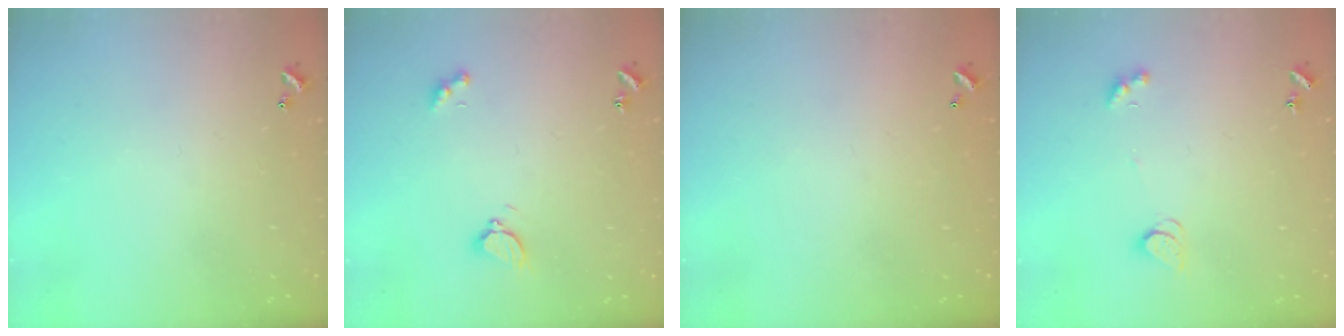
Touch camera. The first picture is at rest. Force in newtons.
{"total": 3.0, "press": 3.0, "slide": 0.5}
{"total": 2.9, "press": 2.9, "slide": 0.1}
{"total": 2.1, "press": 2.1, "slide": 0.4}